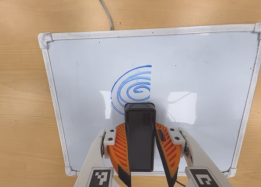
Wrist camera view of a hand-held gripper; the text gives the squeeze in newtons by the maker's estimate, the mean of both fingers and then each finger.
{"total": 7.9, "left": 6.8, "right": 9.1}